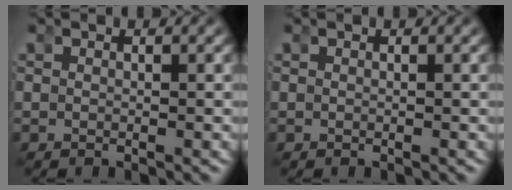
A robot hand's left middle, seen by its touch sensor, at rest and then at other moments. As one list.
[{"total": 0.0}]